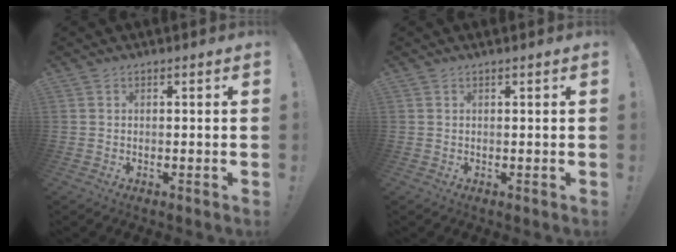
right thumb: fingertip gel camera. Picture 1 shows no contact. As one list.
[{"total": 0.6, "force": [0.4, -0.2, 0.4], "torque": [0.001, -0.003, 0.006]}]